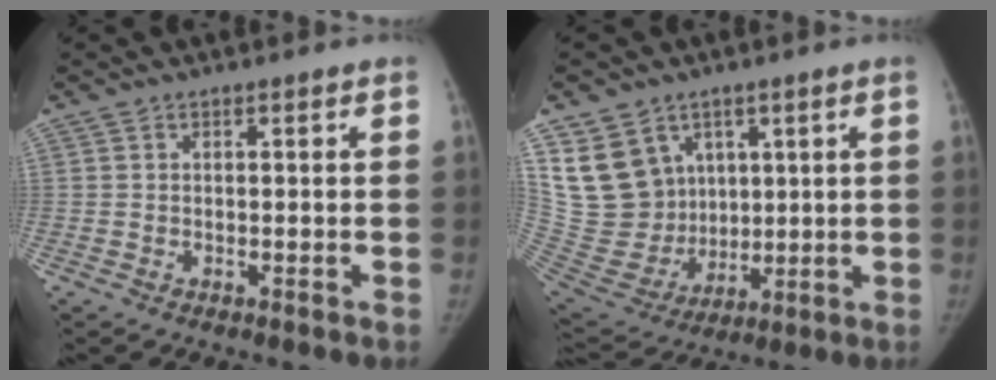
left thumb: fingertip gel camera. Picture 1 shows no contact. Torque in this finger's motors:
{"motor_torque": [0.56, 0.56, 1.56, -1.21, 0.14]}